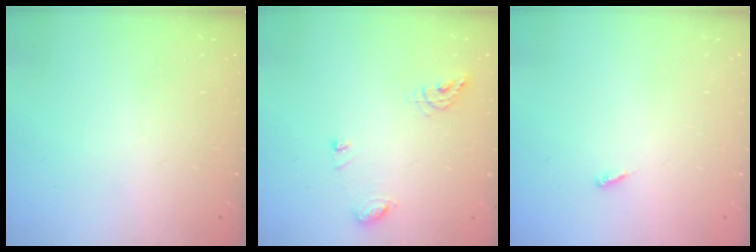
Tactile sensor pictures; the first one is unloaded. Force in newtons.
{"total": 8.2, "press": 8.2, "slide": 0.8}
{"total": 2.5, "press": 2.5, "slide": 0.1}